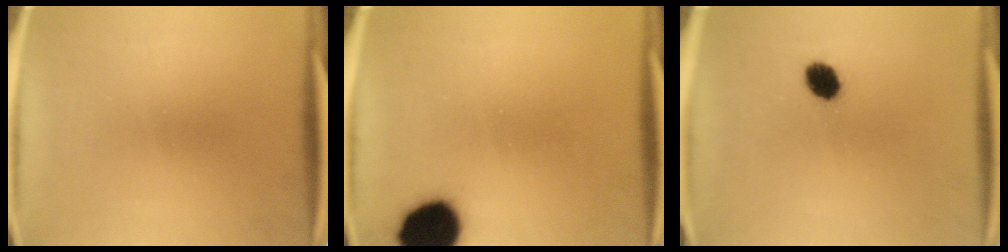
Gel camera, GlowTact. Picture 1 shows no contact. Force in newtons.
{"total": 14.8}
{"total": 4.9}